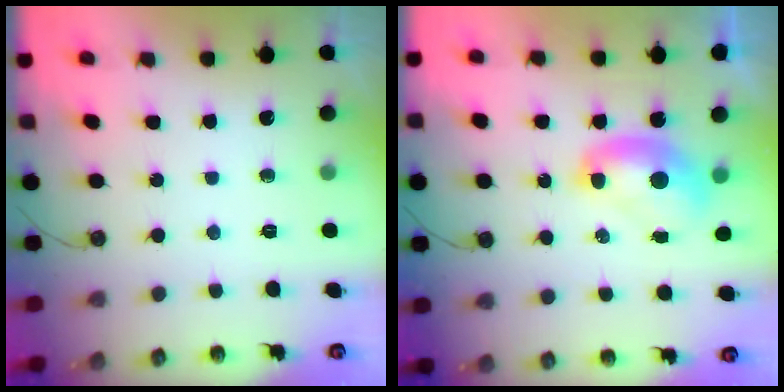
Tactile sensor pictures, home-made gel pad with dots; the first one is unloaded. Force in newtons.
{"total": 2.1, "press": 2.1, "slide": 0.2}